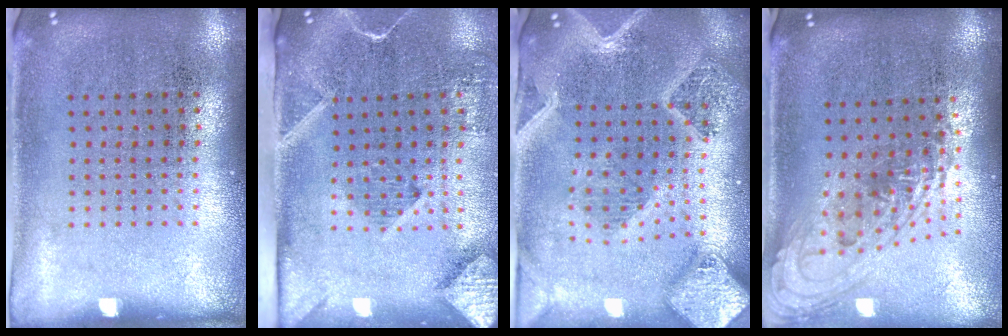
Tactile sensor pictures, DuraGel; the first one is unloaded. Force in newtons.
{"total": 2.8, "press": 2.1, "slide": 1.9}
{"total": 3.4, "press": 2.8, "slide": 1.9}
{"total": 1.5, "press": 1.2, "slide": 0.9}